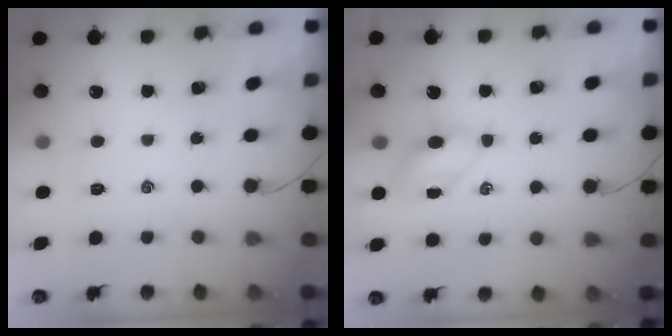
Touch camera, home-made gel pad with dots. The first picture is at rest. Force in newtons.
{"total": 4.6, "press": 4.5, "slide": 0.9}